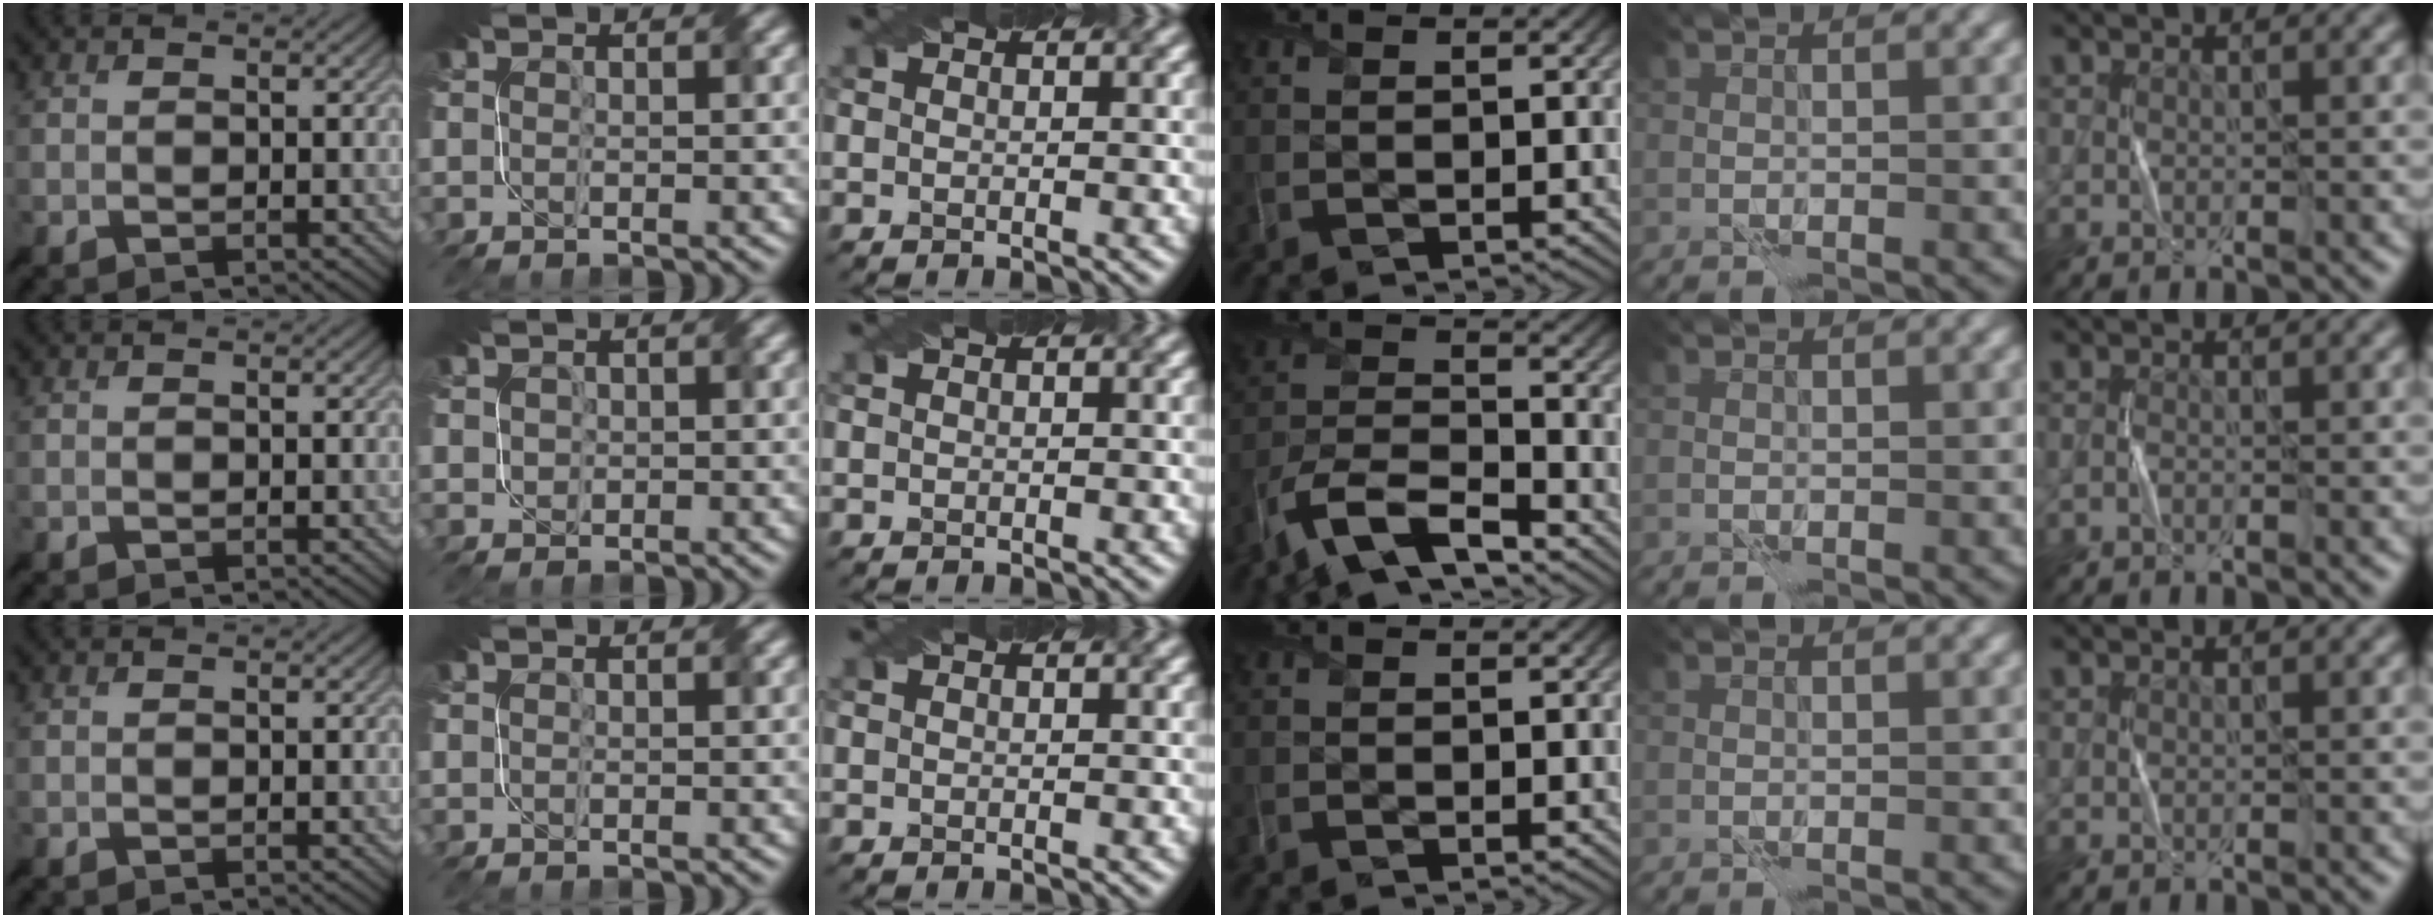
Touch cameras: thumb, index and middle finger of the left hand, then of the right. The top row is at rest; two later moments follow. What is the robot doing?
{"motion": "fold", "object": "file"}